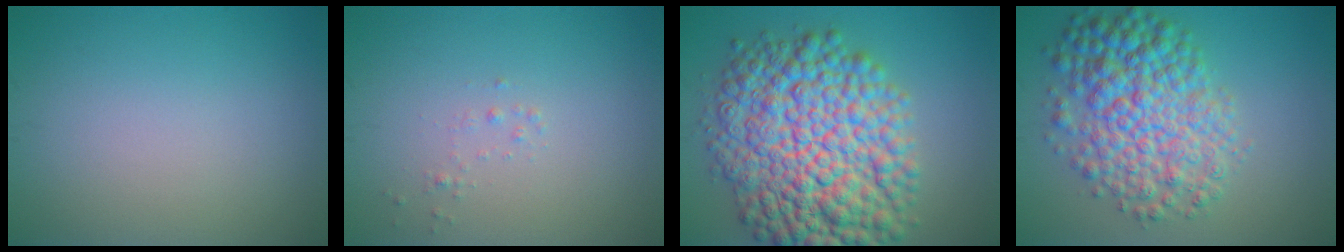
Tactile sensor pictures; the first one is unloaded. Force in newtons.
{"total": 0.6, "press": 0.6, "slide": 0.0}
{"total": 13.4, "press": 13.4, "slide": 0.1}
{"total": 8.1, "press": 8.1, "slide": 0.1}